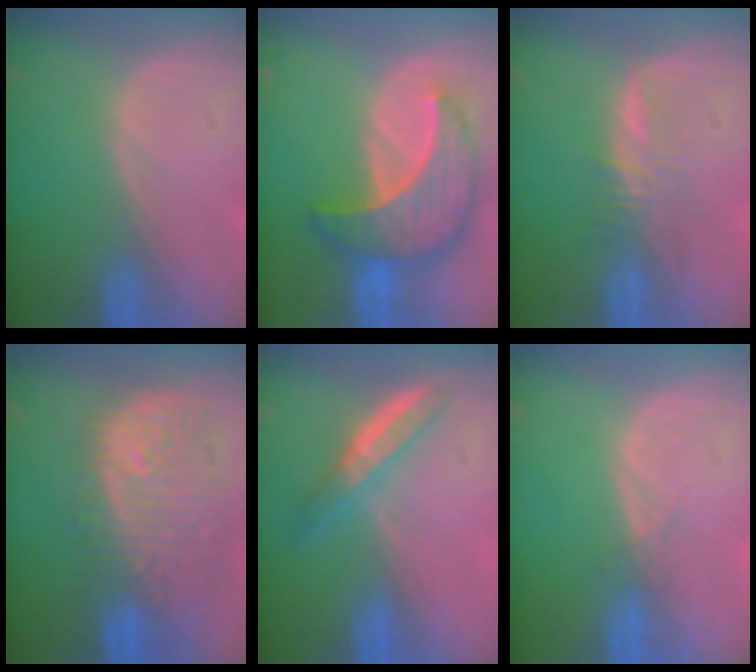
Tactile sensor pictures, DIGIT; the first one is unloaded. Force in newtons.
{"total": 10.0, "press": 10.0, "slide": 0.8}
{"total": 2.9, "press": 2.9, "slide": 0.2}
{"total": 12.0, "press": 10.7, "slide": 5.3}
{"total": 4.9, "press": 4.5, "slide": 2.0}
{"total": 0.7, "press": 0.7, "slide": 0.2}